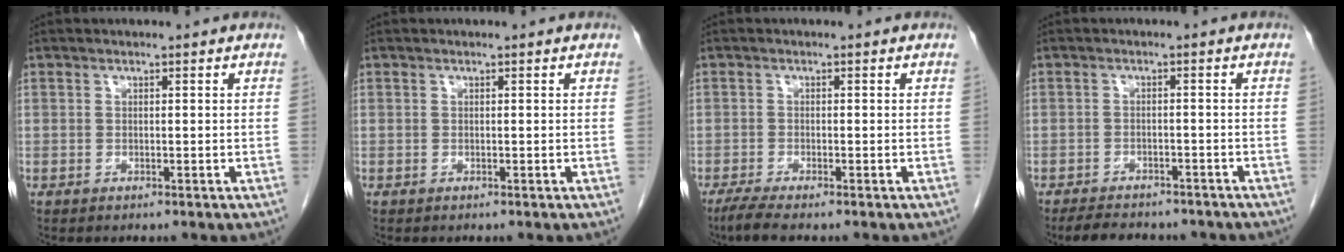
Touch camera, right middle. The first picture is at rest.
{"total": 0.0}
{"total": 3.1, "force": [-2.4, 0.0, 1.9], "torque": [-0.047, -0.011, -0.049]}
{"total": 9.0, "force": [-7.8, 3.0, 3.3], "torque": [-0.057, -0.002, -0.102]}